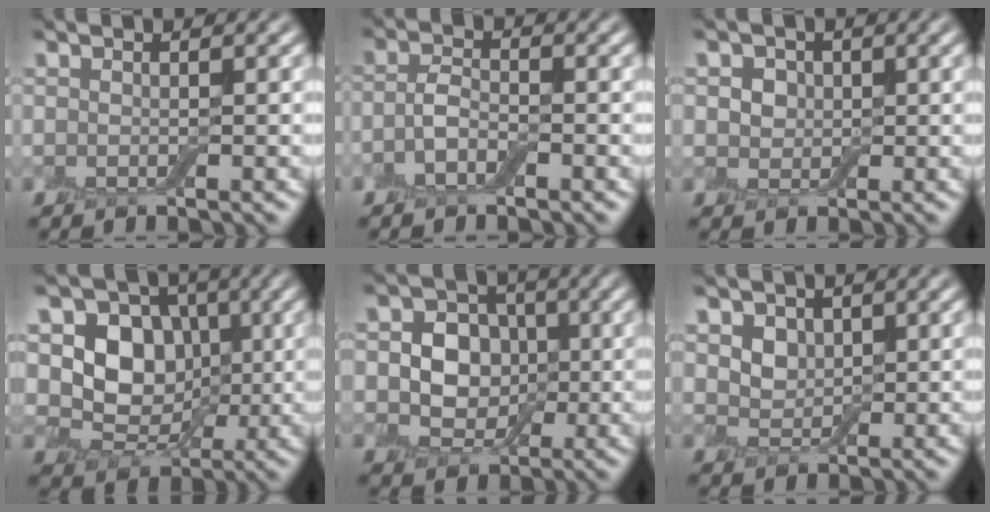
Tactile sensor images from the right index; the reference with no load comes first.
{"total": 2.1, "force": [-1.3, 1.0, 1.3], "torque": [-0.027, 0.001, -0.030]}
{"total": 2.9, "force": [0.9, 2.5, 1.3], "torque": [-0.030, 0.007, 0.009]}
{"total": 6.7, "force": [0.6, 5.7, 3.6], "torque": [-0.048, -0.006, 0.000]}
{"total": 5.5, "force": [-0.3, 4.8, 2.8], "torque": [-0.030, -0.001, -0.020]}
{"total": 2.9, "force": [1.1, 2.3, 1.3], "torque": [-0.038, -0.010, 0.027]}